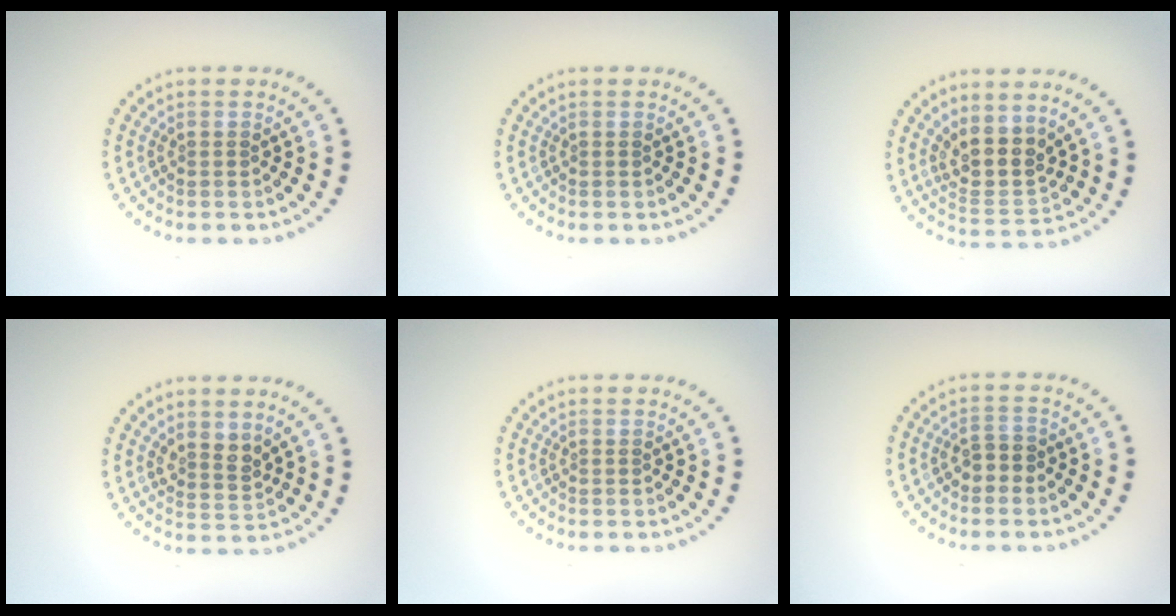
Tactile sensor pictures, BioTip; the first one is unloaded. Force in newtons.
{"total": 0.0}
{"total": 3.7, "press": 3.1, "slide": 2.1}
{"total": 2.2, "press": 1.8, "slide": 1.3}
{"total": 0.0}
{"total": 1.9, "press": 1.8, "slide": 0.6}